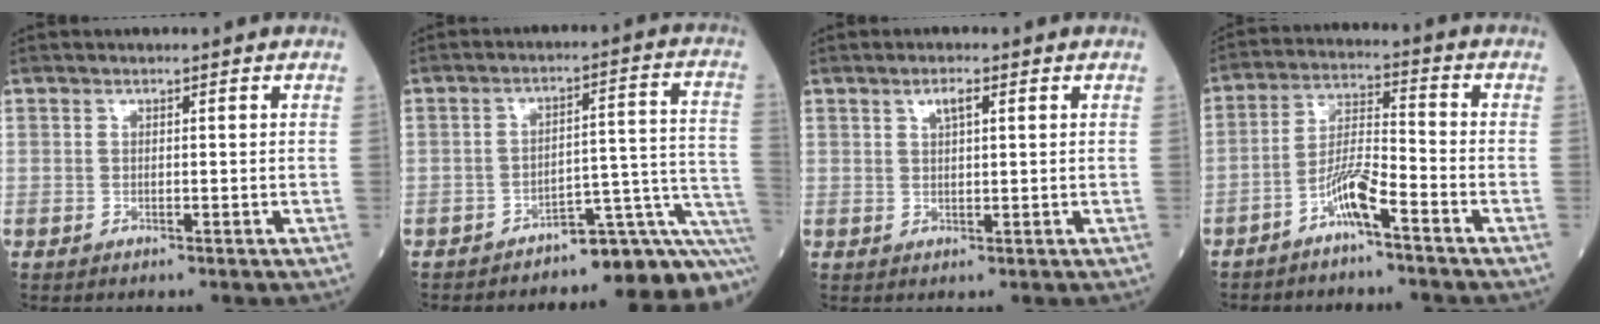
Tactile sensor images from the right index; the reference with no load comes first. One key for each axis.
{"total": 11.5, "fx": -10.1, "fy": 1.3, "fz": 5.2, "tx": -0.034, "ty": 0.067, "tz": -0.134}
{"total": 2.2, "fx": 1.1, "fy": 0.5, "fz": 1.9, "tx": -0.036, "ty": 0.001, "tz": 0.020}
{"total": 6.3, "fx": -4.0, "fy": 0.3, "fz": 4.8, "tx": -0.105, "ty": 0.005, "tz": -0.078}